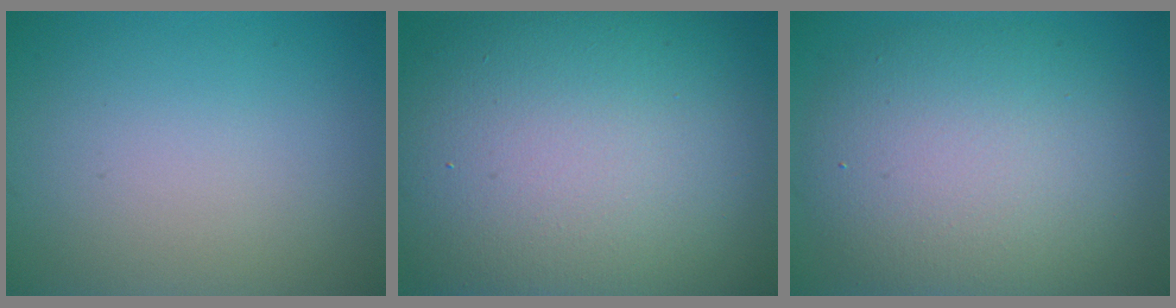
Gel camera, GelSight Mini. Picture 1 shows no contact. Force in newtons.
{"total": 17.6, "press": 17.6, "slide": 0.7}
{"total": 9.4, "press": 9.3, "slide": 0.6}